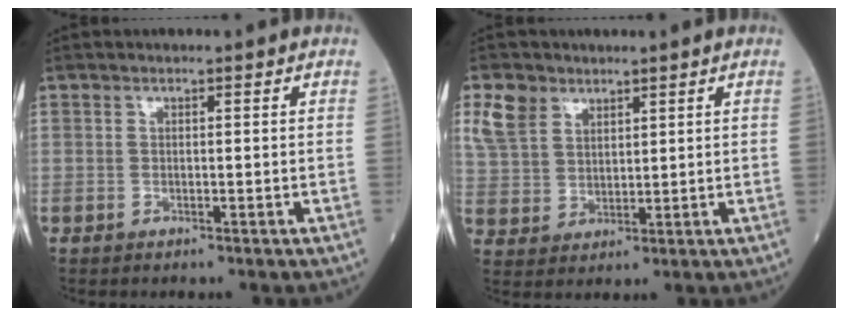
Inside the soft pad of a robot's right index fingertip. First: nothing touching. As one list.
[{"total": 6.3, "force": [3.9, 4.3, 2.4], "torque": [-0.064, 0.013, 0.092]}]